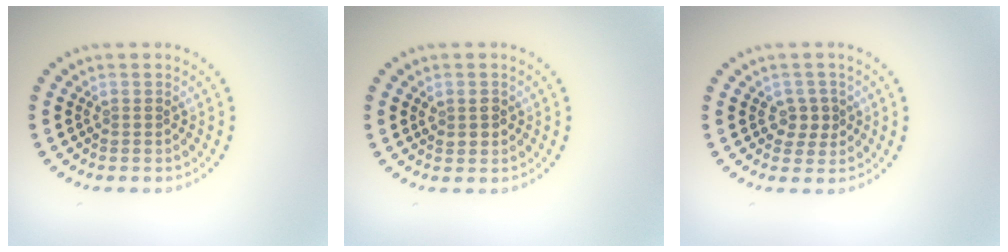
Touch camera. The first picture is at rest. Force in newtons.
{"total": 1.5, "press": 1.5, "slide": 0.4}
{"total": 1.9, "press": 1.7, "slide": 0.7}